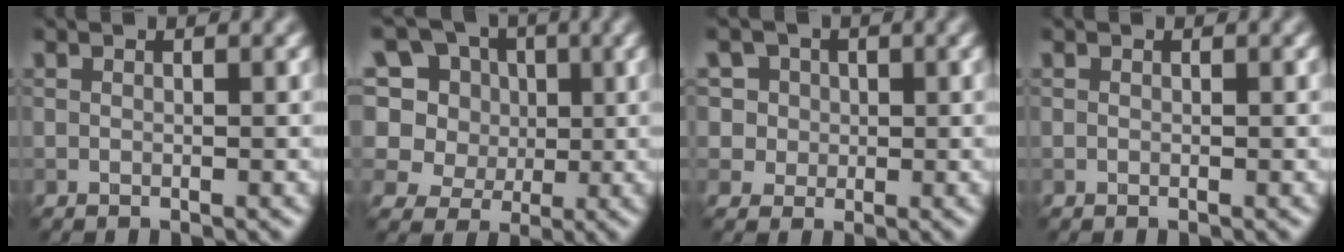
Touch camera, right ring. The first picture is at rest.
{"total": 10.7, "force": [4.5, 8.5, 4.7], "torque": [-0.114, 0.032, 0.056]}
{"total": 5.7, "force": [2.3, 4.7, 2.1], "torque": [-0.026, 0.020, 0.018]}
{"total": 0.0}